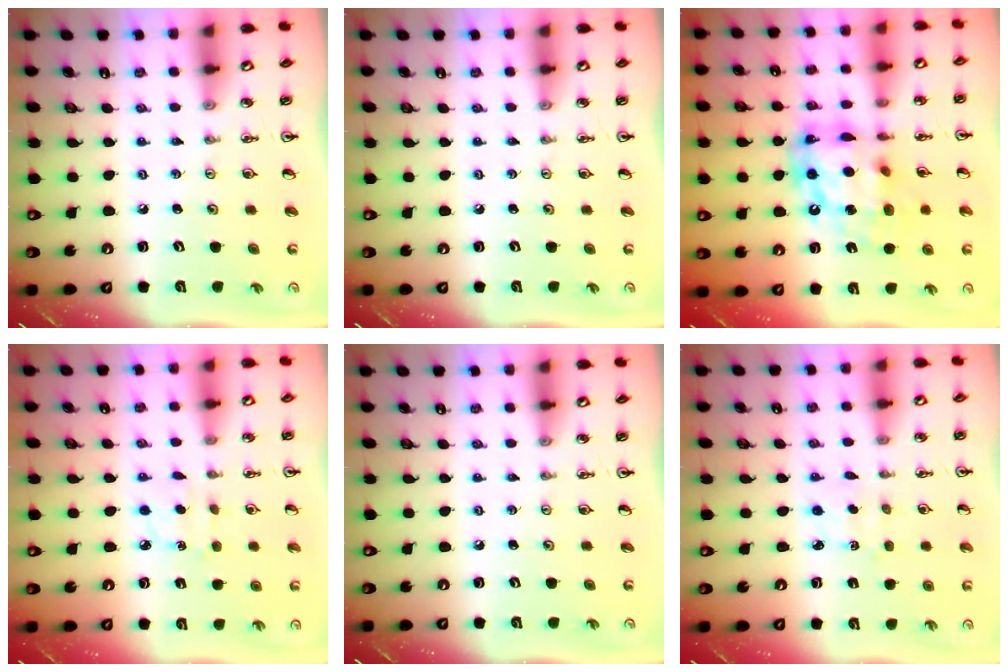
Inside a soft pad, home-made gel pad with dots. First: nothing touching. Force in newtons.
{"total": 0.0}
{"total": 16.1, "press": 16.0, "slide": 1.7}
{"total": 4.2, "press": 4.1, "slide": 0.5}
{"total": 0.0}
{"total": 2.1, "press": 2.0, "slide": 0.6}